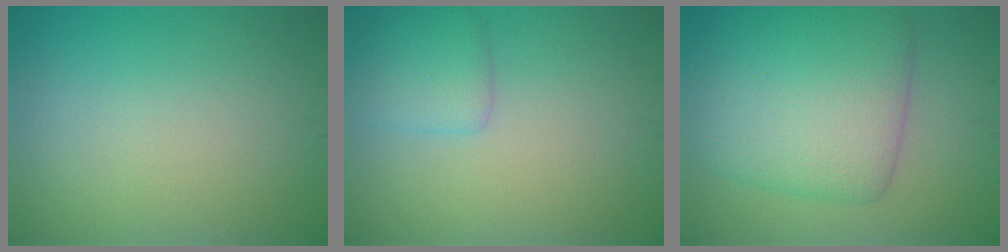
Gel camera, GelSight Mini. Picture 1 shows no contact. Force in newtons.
{"total": 2.1, "press": 2.1, "slide": 0.1}
{"total": 8.2, "press": 8.2, "slide": 0.1}